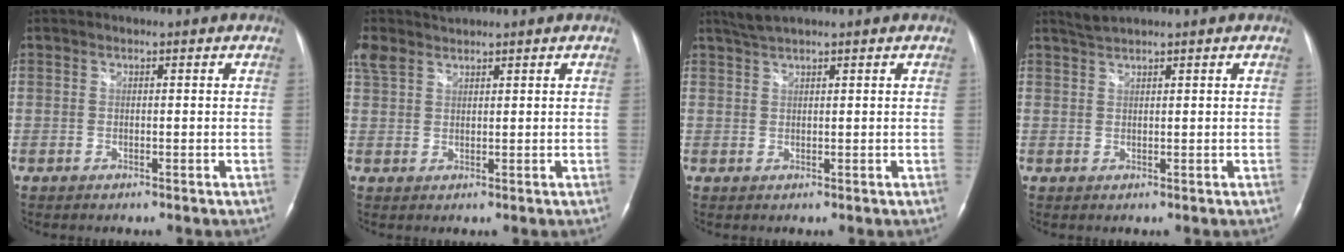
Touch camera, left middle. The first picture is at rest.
{"total": 3.0, "force": [2.9, 0.7, 0.3], "torque": [-0.023, 0.021, 0.064]}
{"total": 2.4, "force": [2.1, -0.2, 1.0], "torque": [-0.026, 0.010, 0.044]}
{"total": 1.7, "force": [1.6, -0.4, 0.3], "torque": [-0.007, 0.007, 0.036]}